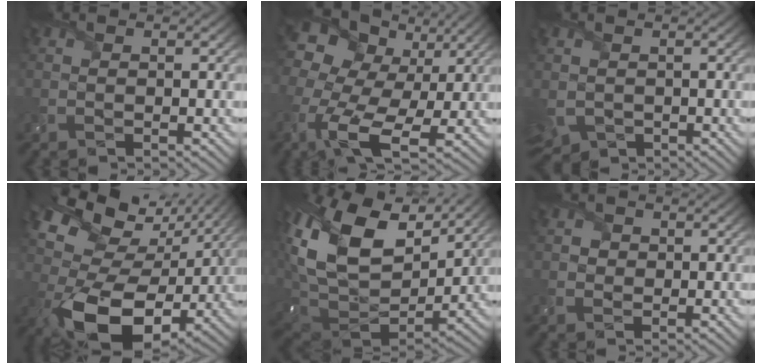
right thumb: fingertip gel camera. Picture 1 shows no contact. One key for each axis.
{"total": 14.7, "fx": 2.0, "fy": 10.3, "fz": 10.4, "tx": -0.252, "ty": -0.026, "tz": 0.057}
{"total": 4.3, "fx": -1.2, "fy": 3.4, "fz": 2.4, "tx": -0.075, "ty": -0.025, "tz": -0.020}
{"total": 17.2, "fx": 2.4, "fy": 11.6, "fz": 12.5, "tx": -0.253, "ty": -0.027, "tz": 0.071}
{"total": 21.0, "fx": 8.0, "fy": 13.9, "fz": 13.5, "tx": -0.307, "ty": 0.014, "tz": 0.177}
{"total": 1.7, "fx": 0.2, "fy": 1.7, "fz": 0.5, "tx": -0.010, "ty": 0.000, "tz": -0.001}